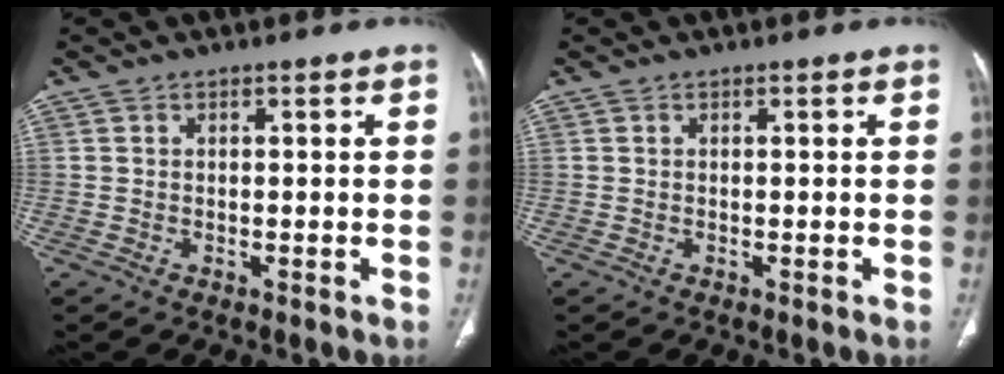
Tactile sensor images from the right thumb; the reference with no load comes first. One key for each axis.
{"total": 0.0}